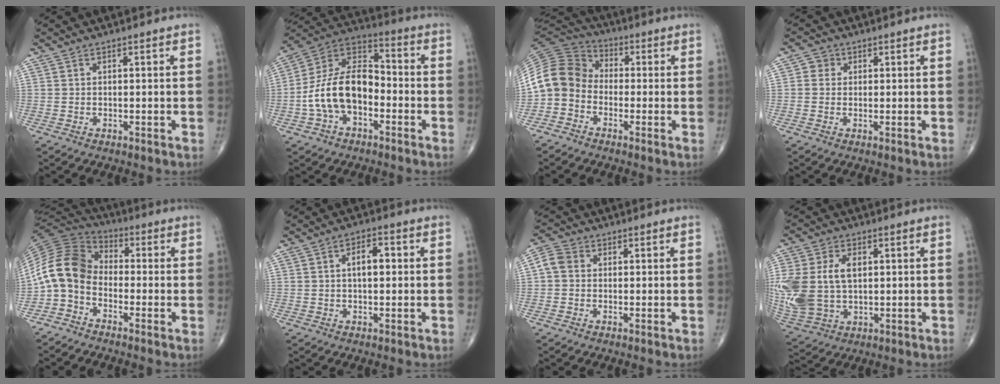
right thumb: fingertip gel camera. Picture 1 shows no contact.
{"total": 15.5, "force": [-3.6, 9.5, 11.7], "torque": [-0.204, 0.047, -0.073]}
{"total": 10.9, "force": [-2.6, 9.1, 5.4], "torque": [-0.099, 0.051, -0.068]}
{"total": 2.3, "force": [0.4, 2.2, 0.7], "torque": [0.004, 0.003, 0.001]}
{"total": 11.2, "force": [-2.8, 8.1, 7.2], "torque": [-0.138, 0.056, -0.074]}
{"total": 4.8, "force": [0.6, 2.4, 4.2], "torque": [-0.062, 0.009, 0.005]}
{"total": 4.0, "force": [0.3, 3.4, 2.1], "torque": [-0.038, 0.013, -0.003]}
{"total": 17.4, "force": [1.7, 11.6, 12.8], "torque": [-0.314, 0.002, 0.049]}